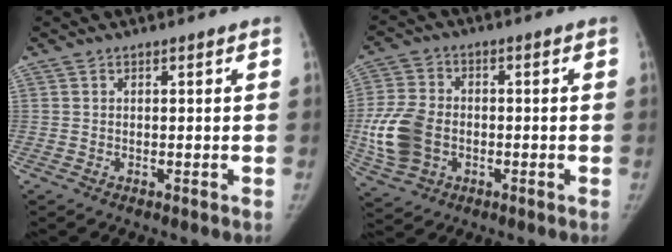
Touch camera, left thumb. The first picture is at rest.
{"total": 11.5, "force": [-2.1, 8.6, 7.4], "torque": [-0.149, 0.009, -0.036]}